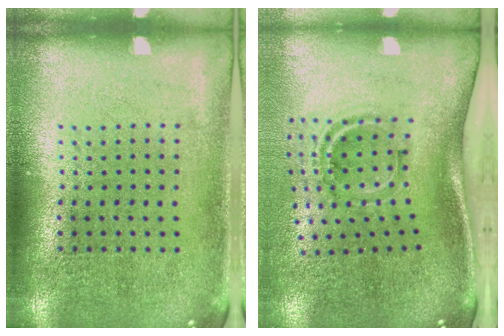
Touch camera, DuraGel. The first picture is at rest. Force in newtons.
{"total": 2.0, "press": 1.2, "slide": 1.7}